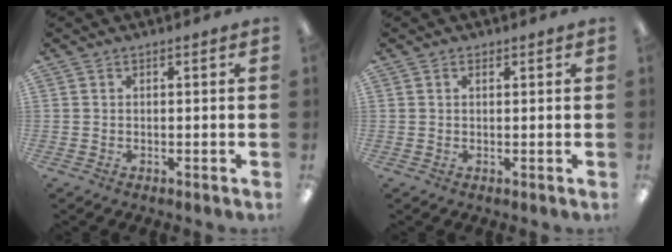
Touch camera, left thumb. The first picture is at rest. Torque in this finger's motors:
{"motor_torque": [0.06, -0.03, -0.32, -0.18, 0.02]}